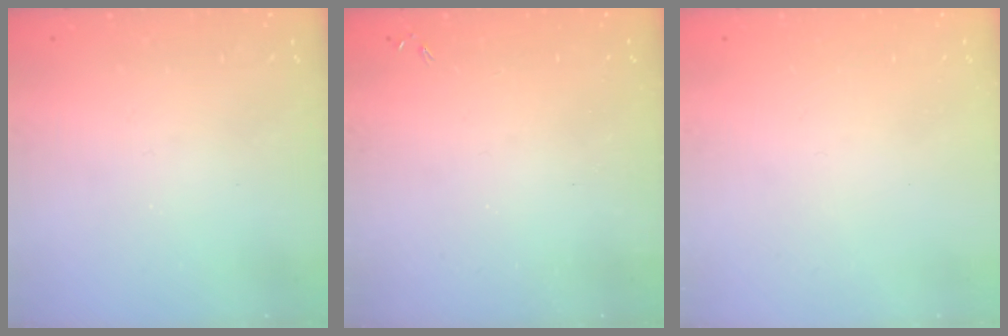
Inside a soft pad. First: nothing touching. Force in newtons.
{"total": 0.0}
{"total": 0.0}